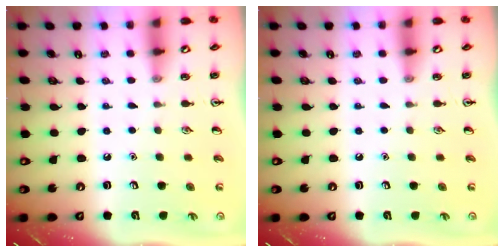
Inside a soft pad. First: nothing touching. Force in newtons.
{"total": 0.0}